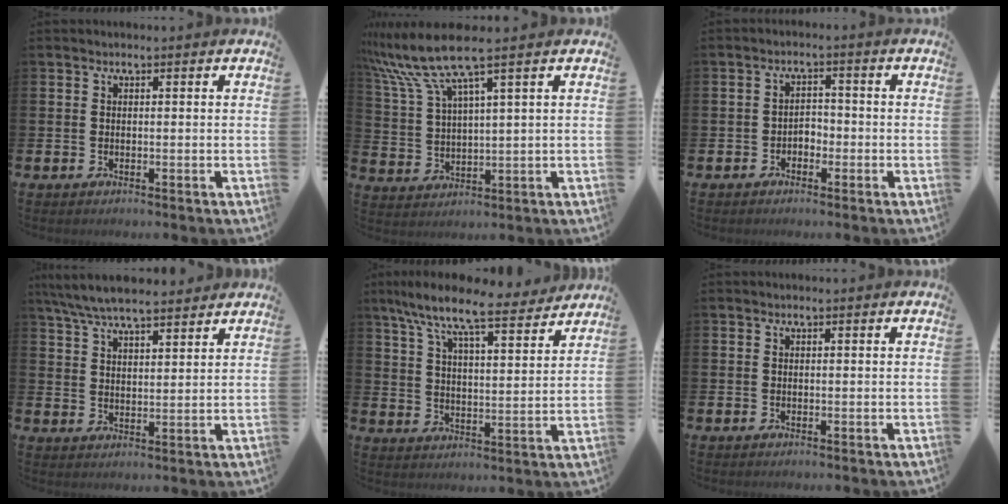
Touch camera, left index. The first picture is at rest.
{"total": 8.7, "force": [6.7, 0.8, 5.4], "torque": [-0.138, -0.024, 0.118]}
{"total": 2.0, "force": [-1.5, 1.3, 0.5], "torque": [-0.010, 0.005, -0.035]}
{"total": 6.8, "force": [6.4, 1.1, 2.1], "torque": [-0.064, -0.022, 0.117]}
{"total": 10.0, "force": [8.7, 1.7, 4.6], "torque": [-0.112, -0.055, 0.146]}
{"total": 0.0}